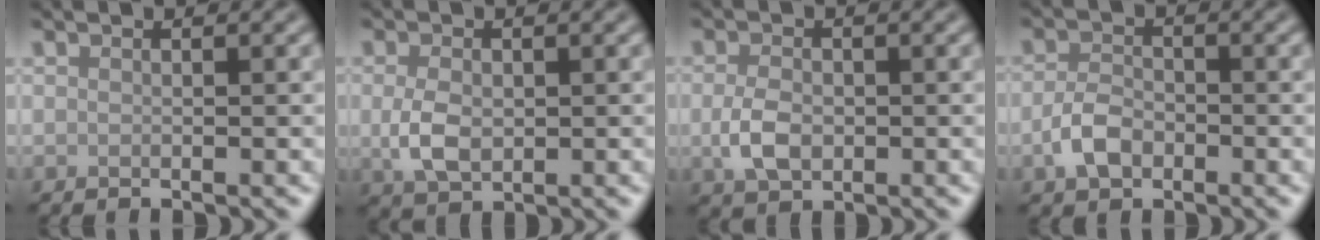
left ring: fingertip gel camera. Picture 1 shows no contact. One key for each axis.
{"total": 3.2, "fx": -0.1, "fy": 2.2, "fz": 2.4, "tx": -0.051, "ty": -0.003, "tz": 0.000}
{"total": 3.0, "fx": -0.4, "fy": 2.1, "fz": 2.1, "tx": -0.045, "ty": -0.004, "tz": -0.010}
{"total": 2.9, "fx": -1.2, "fy": 2.0, "fz": 1.8, "tx": -0.036, "ty": 0.002, "tz": -0.028}